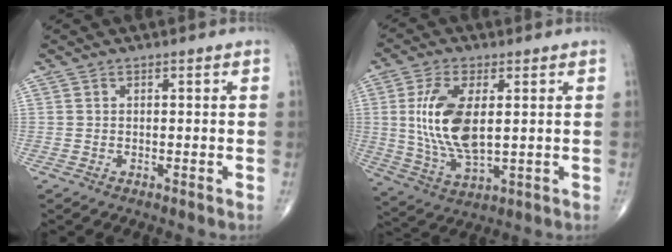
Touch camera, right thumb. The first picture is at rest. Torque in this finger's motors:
{"motor_torque": [1.23, 2.43, 1.48, -0.29, 0.50]}